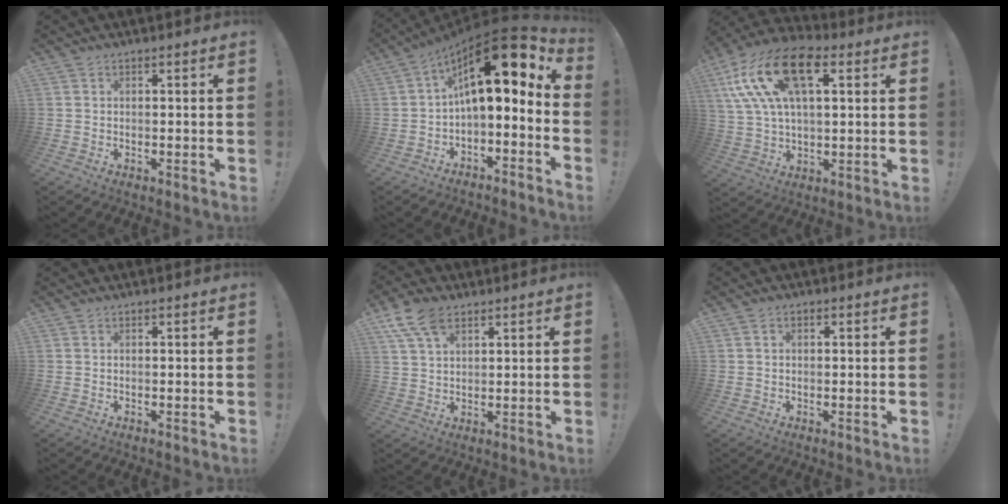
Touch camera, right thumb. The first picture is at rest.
{"total": 18.2, "force": [6.1, 7.0, 15.6], "torque": [-0.265, -0.039, 0.104]}
{"total": 20.9, "force": [7.8, 11.6, 15.6], "torque": [-0.298, -0.009, 0.139]}
{"total": 0.0}
{"total": 9.4, "force": [5.2, 5.1, 6.0], "torque": [-0.111, -0.009, 0.103]}
{"total": 1.2, "force": [-0.1, 0.9, 0.7], "torque": [-0.022, 0.008, -0.001]}